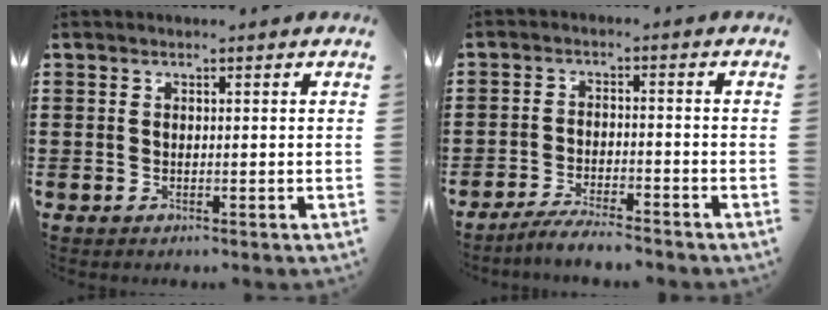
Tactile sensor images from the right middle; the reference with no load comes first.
{"total": 3.9, "force": [-3.7, 0.2, 1.2], "torque": [-0.021, 0.004, -0.075]}